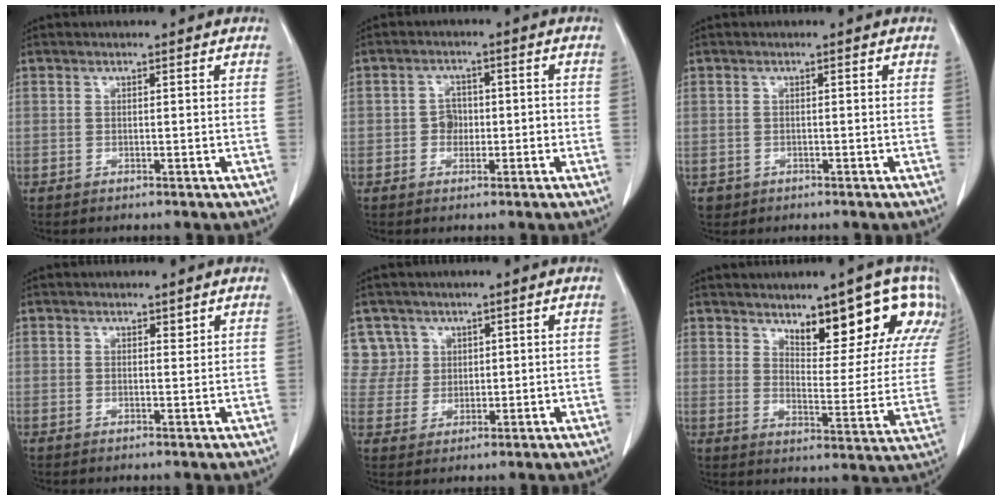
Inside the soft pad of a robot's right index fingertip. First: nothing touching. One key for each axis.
{"total": 3.8, "fx": -0.7, "fy": 3.0, "fz": 2.2, "tx": -0.040, "ty": 0.018, "tz": -0.009}
{"total": 2.6, "fx": -0.9, "fy": 2.4, "fz": 0.6, "tx": -0.010, "ty": 0.002, "tz": -0.006}
{"total": 1.6, "fx": 1.0, "fy": 1.0, "fz": 0.8, "tx": -0.021, "ty": 0.006, "tz": 0.021}
{"total": 6.7, "fx": 3.0, "fy": 6.0, "fz": -0.1, "tx": 0.008, "ty": 0.022, "tz": 0.069}
{"total": 18.0, "fx": 11.6, "fy": 6.3, "fz": 12.2, "tx": -0.145, "ty": -0.013, "tz": 0.151}